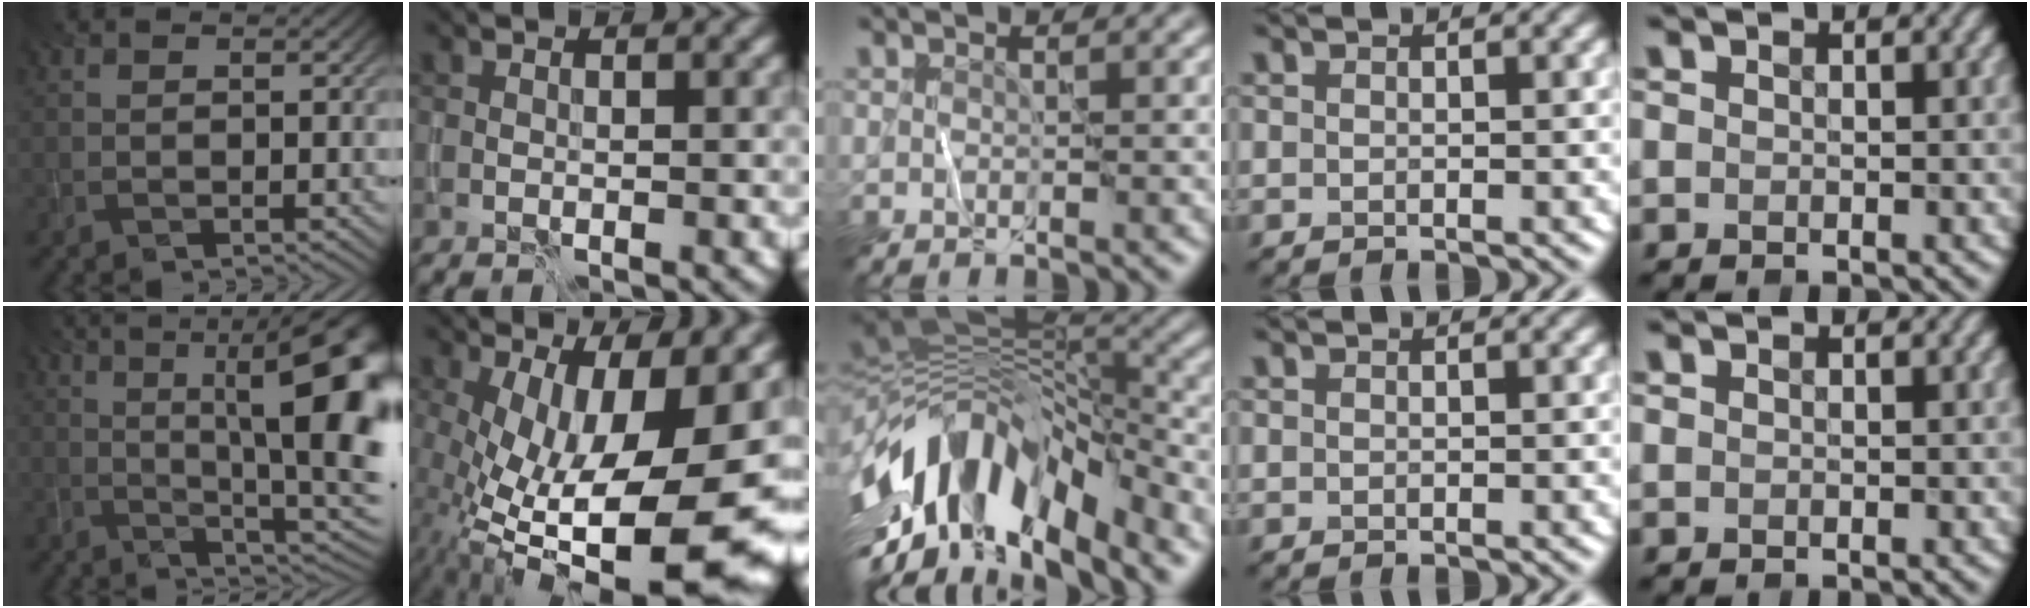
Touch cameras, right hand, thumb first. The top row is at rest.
{"thumb": {"total": 17.6, "force": [3.4, 5.6, 16.3], "torque": [-0.193, 0.023, 0.050]}, "index": {"total": 17.8, "force": [-2.5, 7.7, 15.9], "torque": [-0.241, -0.042, -0.030]}, "middle": {"total": 14.1, "force": [-5.5, 6.5, 11.2], "torque": [-0.202, 0.014, -0.098]}}